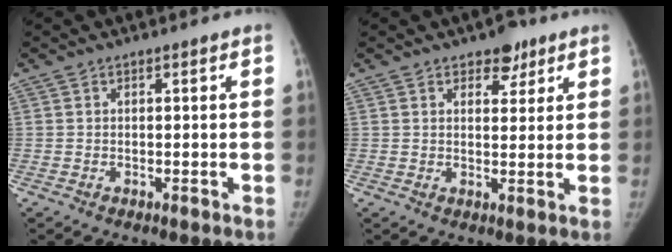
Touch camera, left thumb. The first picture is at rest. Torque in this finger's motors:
{"motor_torque": [-0.21, 0.02, 0.04, 0.06, 0.00]}